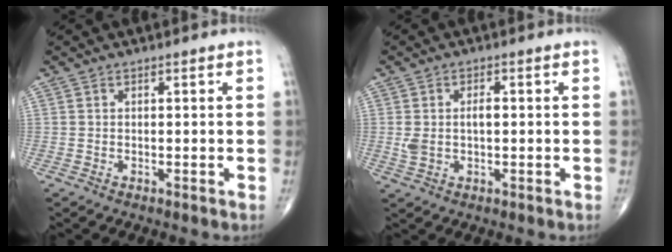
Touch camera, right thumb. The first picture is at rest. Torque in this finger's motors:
{"motor_torque": [0.15, 0.24, 0.23, 0.12, 0.00]}